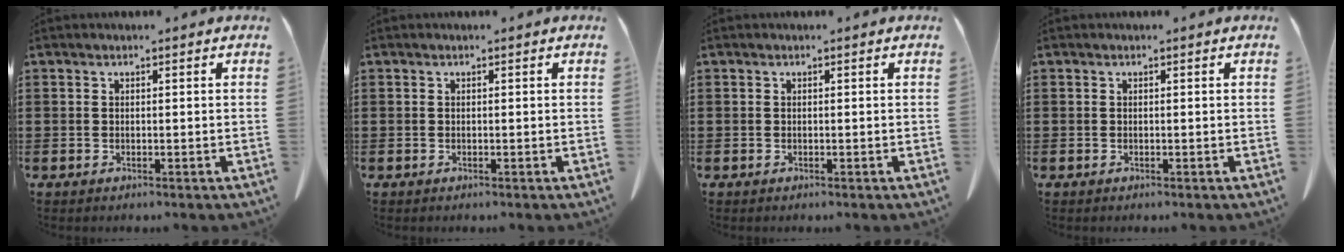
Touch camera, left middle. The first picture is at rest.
{"total": 0.0}
{"total": 0.0}
{"total": 0.0}